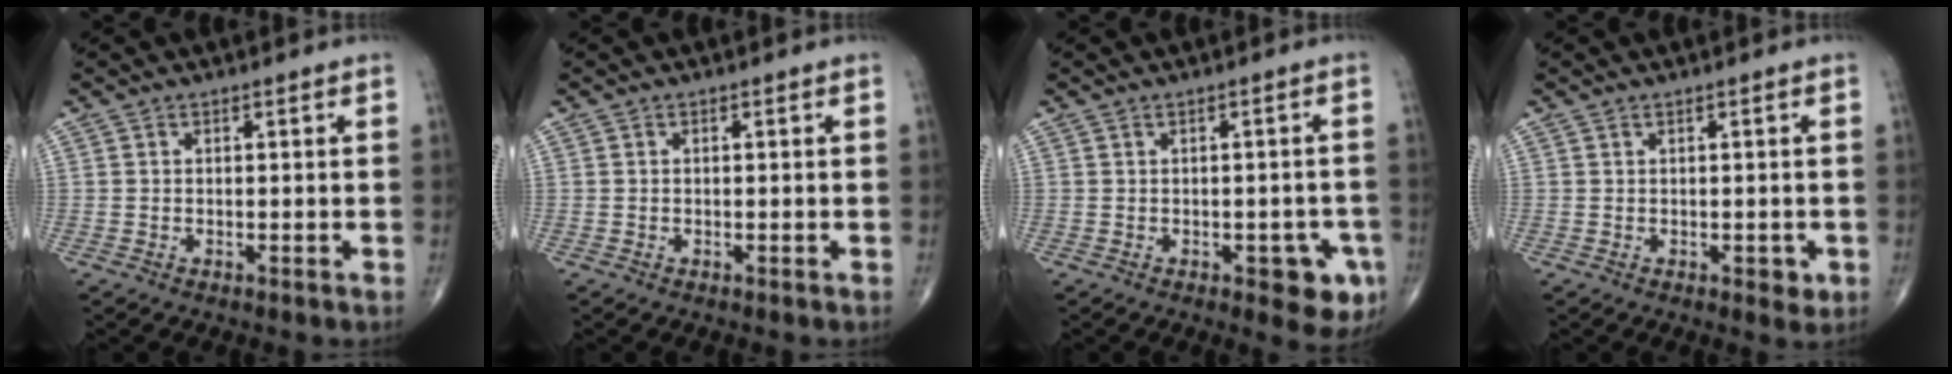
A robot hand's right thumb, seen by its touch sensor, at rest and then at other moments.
{"total": 0.0}
{"total": 6.7, "force": [-2.5, 3.1, 5.4], "torque": [-0.035, 0.004, -0.025]}
{"total": 2.1, "force": [-0.3, 1.2, 1.8], "torque": [-0.014, -0.002, -0.002]}